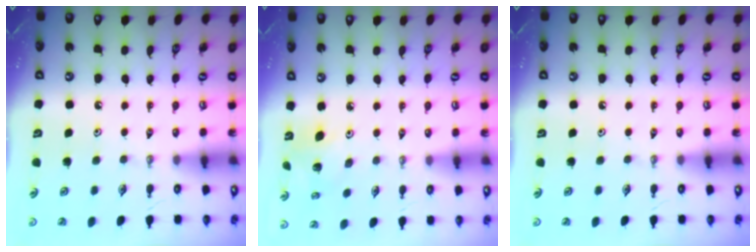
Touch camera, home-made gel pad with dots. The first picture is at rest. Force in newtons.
{"total": 5.9, "press": 5.9, "slide": 0.3}
{"total": 0.0}